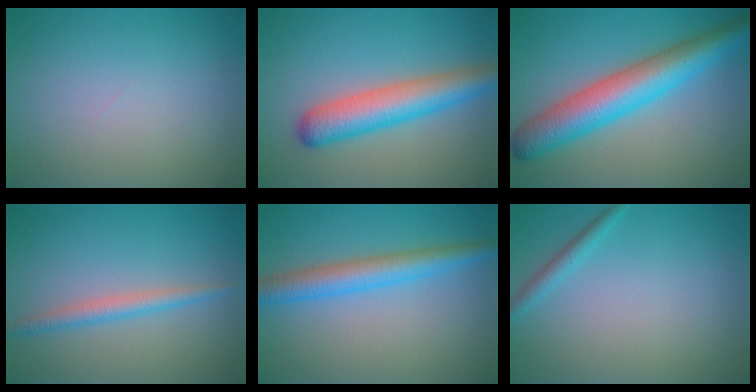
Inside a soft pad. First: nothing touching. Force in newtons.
{"total": 5.9, "press": 5.9, "slide": 0.2}
{"total": 7.9, "press": 7.9, "slide": 0.1}
{"total": 2.1, "press": 2.1, "slide": 0.0}
{"total": 4.3, "press": 4.3, "slide": 0.1}
{"total": 1.4, "press": 1.4, "slide": 0.1}